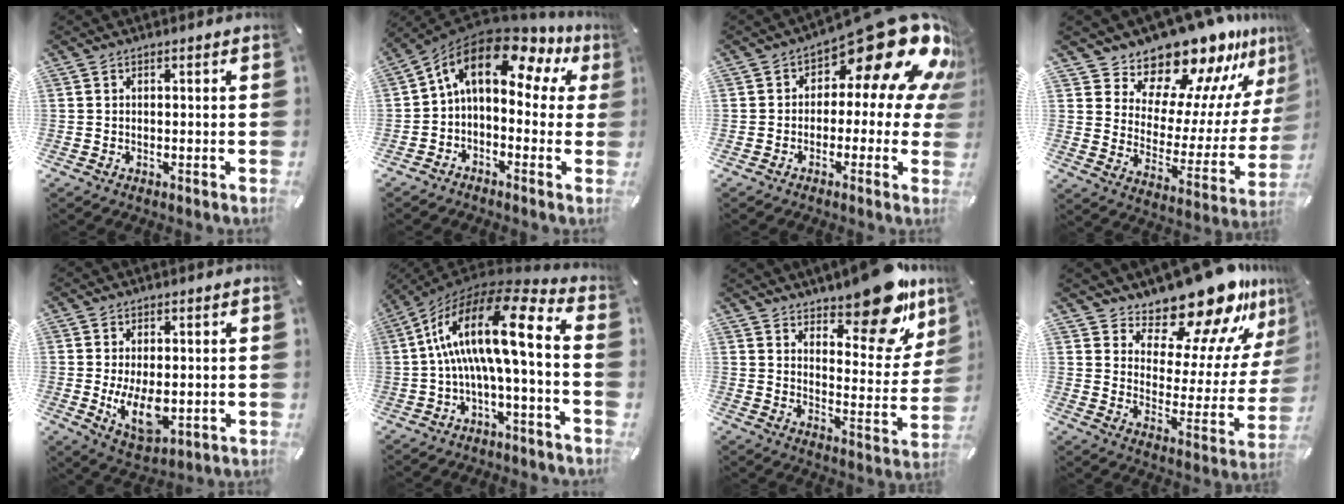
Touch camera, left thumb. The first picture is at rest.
{"total": 14.1, "force": [5.4, 7.7, 10.5], "torque": [-0.191, -0.026, 0.085]}
{"total": 20.6, "force": [10.6, 8.8, 15.3], "torque": [-0.199, -0.074, 0.175]}
{"total": 17.1, "force": [15.9, 5.7, 2.6], "torque": [-0.037, -0.162, 0.268]}
{"total": 9.6, "force": [-0.8, 5.5, 7.8], "torque": [-0.144, -0.015, -0.011]}
{"total": 17.7, "force": [1.0, 4.9, 17.0], "torque": [-0.326, -0.019, 0.004]}
{"total": 18.2, "force": [13.9, 7.2, 9.2], "torque": [-0.106, -0.112, 0.232]}
{"total": 19.8, "force": [17.5, 6.2, 6.9], "torque": [-0.103, -0.152, 0.292]}